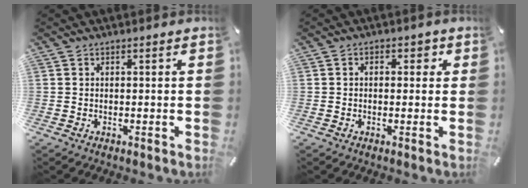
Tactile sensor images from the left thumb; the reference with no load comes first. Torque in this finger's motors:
{"motor_torque": [0.05, -0.33, 0.05, 0.02, -0.02]}